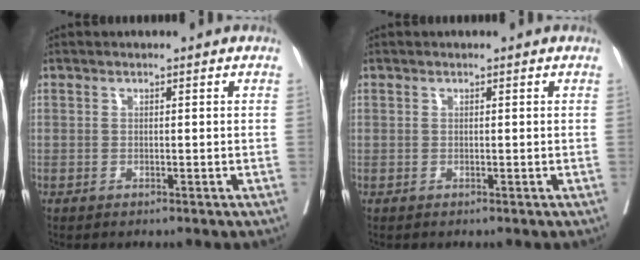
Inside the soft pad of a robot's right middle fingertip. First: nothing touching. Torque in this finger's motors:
{"motor_torque": [-0.60, 0.39, -0.14, -0.08]}